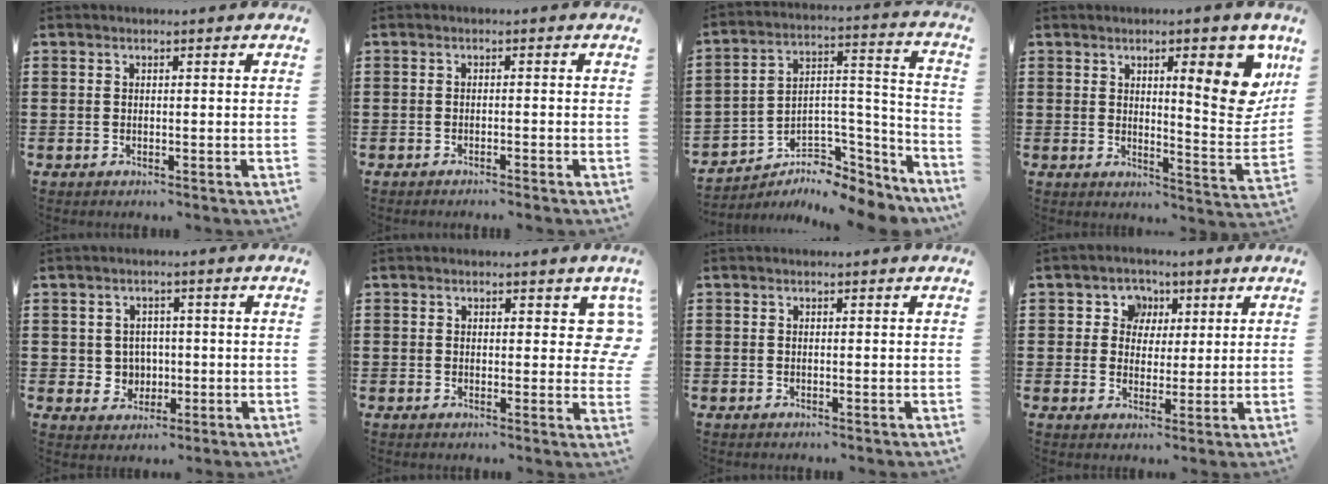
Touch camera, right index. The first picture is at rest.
{"total": 0.9, "force": [-0.9, -0.2, 0.2], "torque": [-0.007, -0.002, -0.018]}
{"total": 5.0, "force": [-3.8, 3.1, 1.1], "torque": [-0.024, -0.009, -0.070]}
{"total": 10.7, "force": [5.1, 2.5, 9.1], "torque": [-0.124, -0.028, 0.077]}
{"total": 3.5, "force": [0.0, 3.4, 0.9], "torque": [-0.033, 0.009, -0.002]}
{"total": 4.6, "force": [1.7, 2.7, 3.3], "torque": [-0.031, -0.004, 0.024]}
{"total": 0.0}
{"total": 4.1, "force": [1.2, 3.9, 0.7], "torque": [-0.031, 0.009, 0.016]}